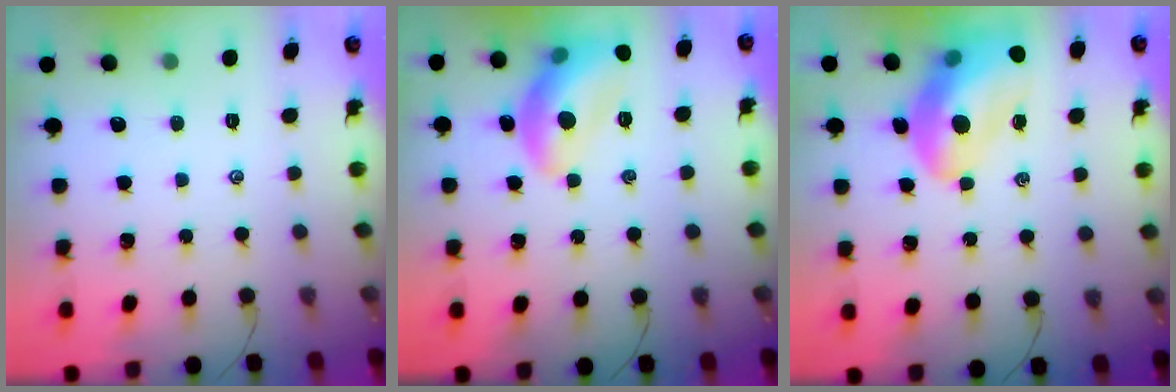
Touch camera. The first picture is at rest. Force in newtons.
{"total": 14.1, "press": 14.1, "slide": 1.3}
{"total": 17.0, "press": 16.4, "slide": 4.5}